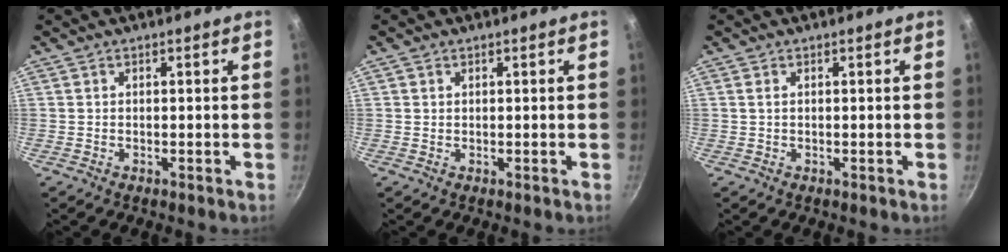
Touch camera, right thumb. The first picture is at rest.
{"total": 0.6, "force": [0.3, 0.5, 0.1], "torque": [-0.001, 0.000, 0.003]}
{"total": 0.7, "force": [0.2, 0.3, 0.6], "torque": [-0.010, 0.001, 0.003]}